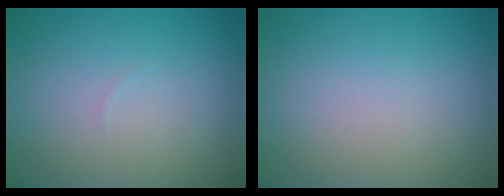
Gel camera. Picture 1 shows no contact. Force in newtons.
{"total": 0.0}